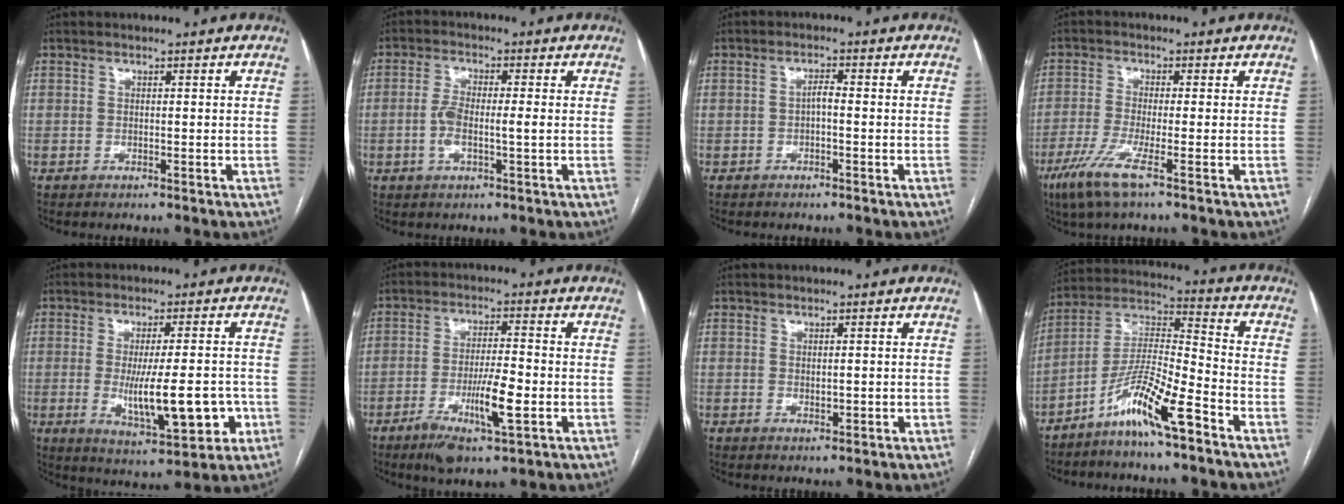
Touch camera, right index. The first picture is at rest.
{"total": 4.6, "force": [-0.7, 0.9, 4.4], "torque": [-0.096, 0.008, -0.012]}
{"total": 1.7, "force": [-0.4, 0.4, 1.5], "torque": [-0.024, 0.005, -0.009]}
{"total": 6.3, "force": [-3.6, 0.0, 5.2], "torque": [-0.109, -0.018, -0.075]}
{"total": 11.7, "force": [-2.4, 2.7, 11.2], "torque": [-0.180, -0.015, -0.026]}
{"total": 9.1, "force": [-3.5, 1.2, 8.3], "torque": [-0.154, -0.010, -0.057]}
{"total": 0.9, "force": [0.0, 0.5, 0.8], "torque": [-0.012, -0.001, 0.003]}
{"total": 11.3, "force": [-7.3, 0.5, 8.6], "torque": [-0.174, 0.002, -0.142]}